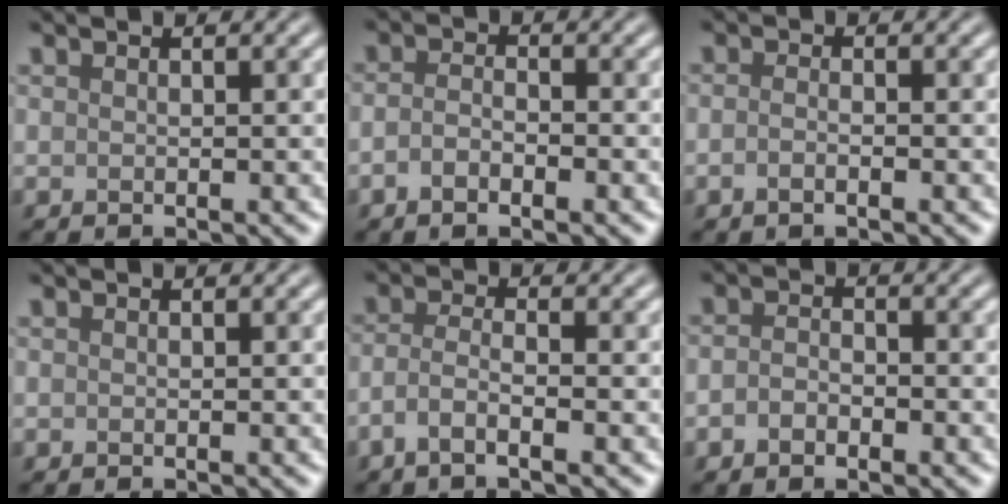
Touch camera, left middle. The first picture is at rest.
{"total": 2.2, "force": [-1.0, 0.9, 1.7], "torque": [-0.032, 0.000, -0.022]}
{"total": 1.2, "force": [-0.6, 0.4, 0.9], "torque": [-0.017, -0.001, -0.013]}
{"total": 0.0}
{"total": 2.7, "force": [-1.4, 0.6, 2.2], "torque": [-0.044, 0.004, -0.039]}
{"total": 2.0, "force": [-0.8, 1.1, 1.4], "torque": [-0.028, -0.001, -0.019]}